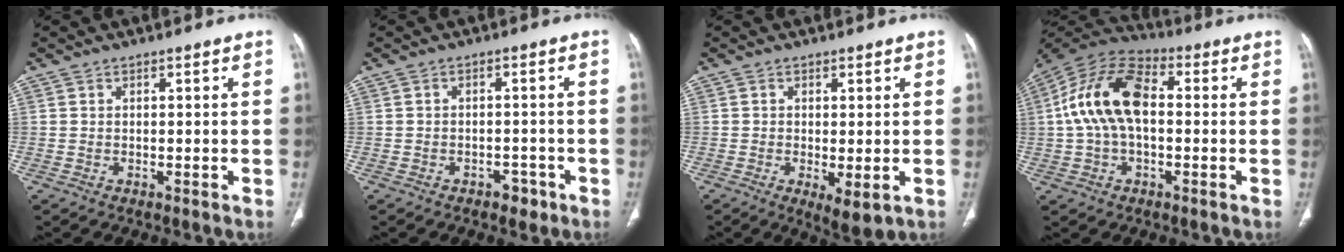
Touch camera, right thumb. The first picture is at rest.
{"total": 2.9, "force": [-1.8, 1.8, 1.3], "torque": [-0.005, 0.012, -0.020]}
{"total": 4.9, "force": [-1.3, 1.7, 4.4], "torque": [-0.074, -0.017, -0.014]}
{"total": 15.0, "force": [0.9, 8.6, 12.2], "torque": [-0.235, 0.037, 0.006]}